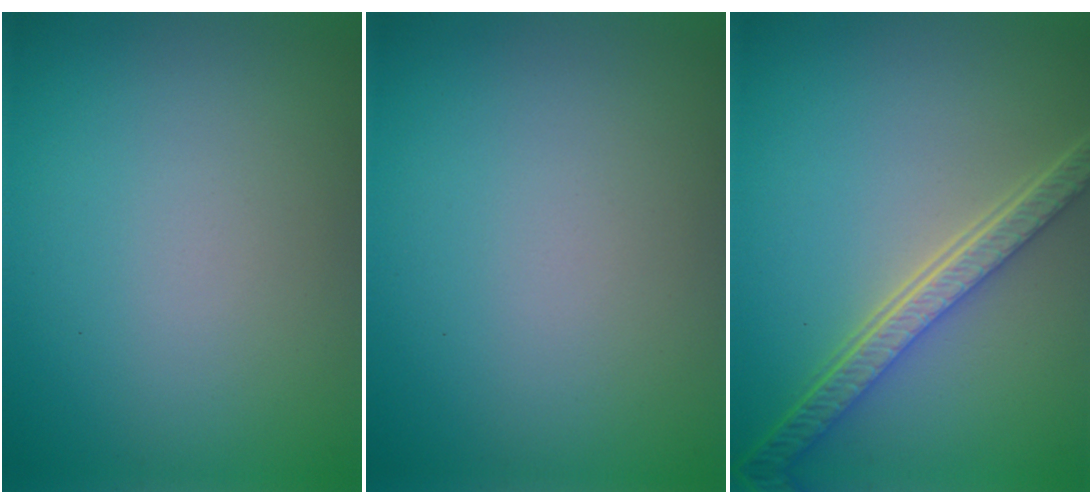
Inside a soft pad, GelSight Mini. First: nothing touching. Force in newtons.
{"total": 0.0}
{"total": 5.5, "press": 4.1, "slide": 3.8}